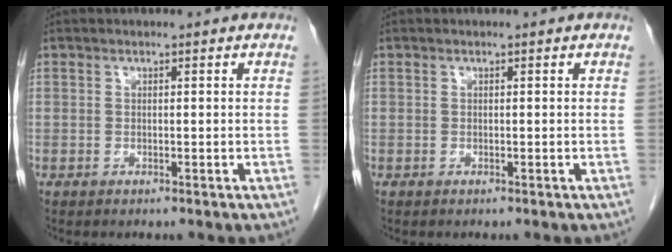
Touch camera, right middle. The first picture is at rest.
{"total": 0.0}